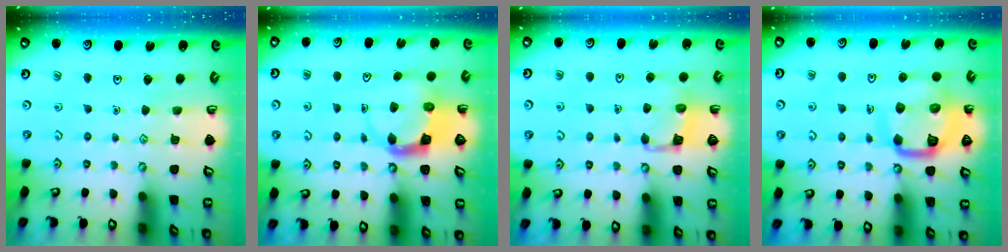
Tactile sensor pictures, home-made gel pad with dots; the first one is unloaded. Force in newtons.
{"total": 3.8, "press": 3.7, "slide": 0.7}
{"total": 3.4, "press": 3.3, "slide": 0.5}
{"total": 13.2, "press": 13.1, "slide": 1.6}